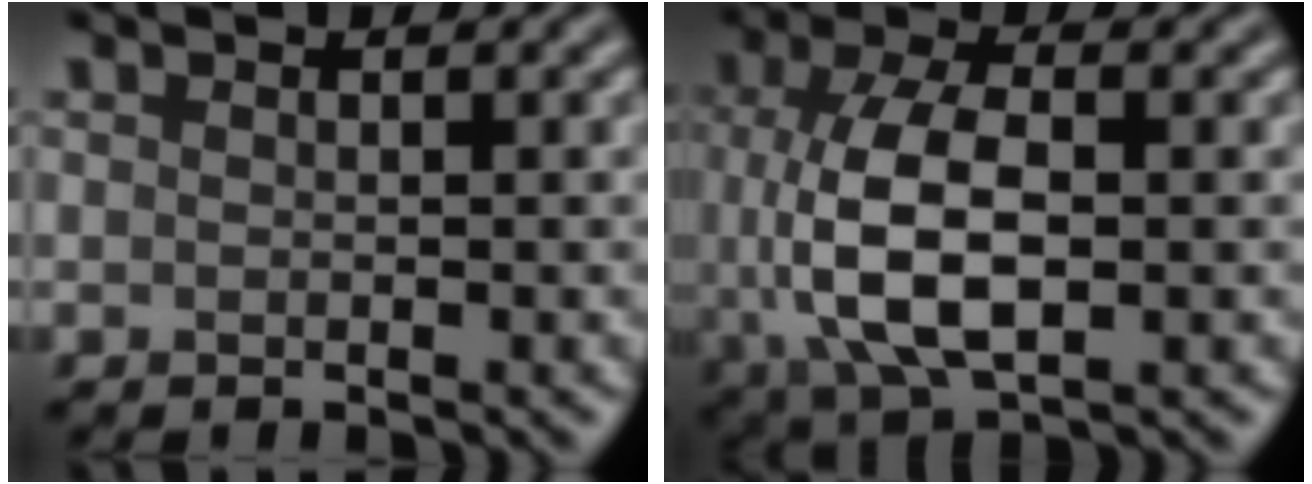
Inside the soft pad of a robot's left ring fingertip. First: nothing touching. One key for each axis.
{"total": 8.3, "fx": -0.3, "fy": 4.0, "fz": 7.3, "tx": -0.149, "ty": -0.001, "tz": -0.007}